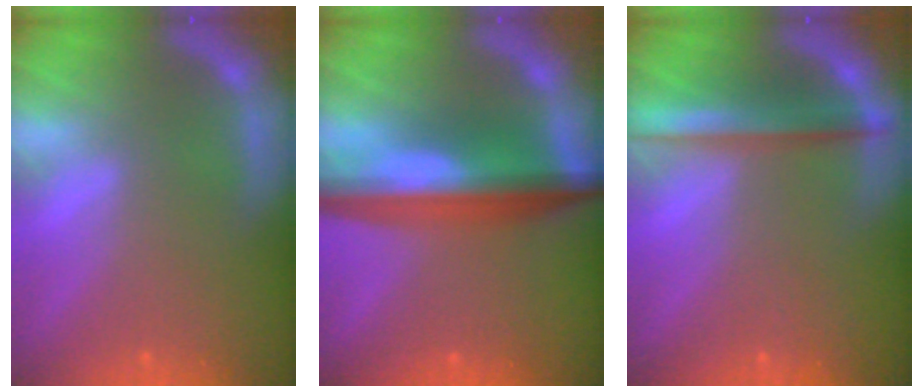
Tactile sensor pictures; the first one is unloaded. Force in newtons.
{"total": 9.1}
{"total": 4.4}